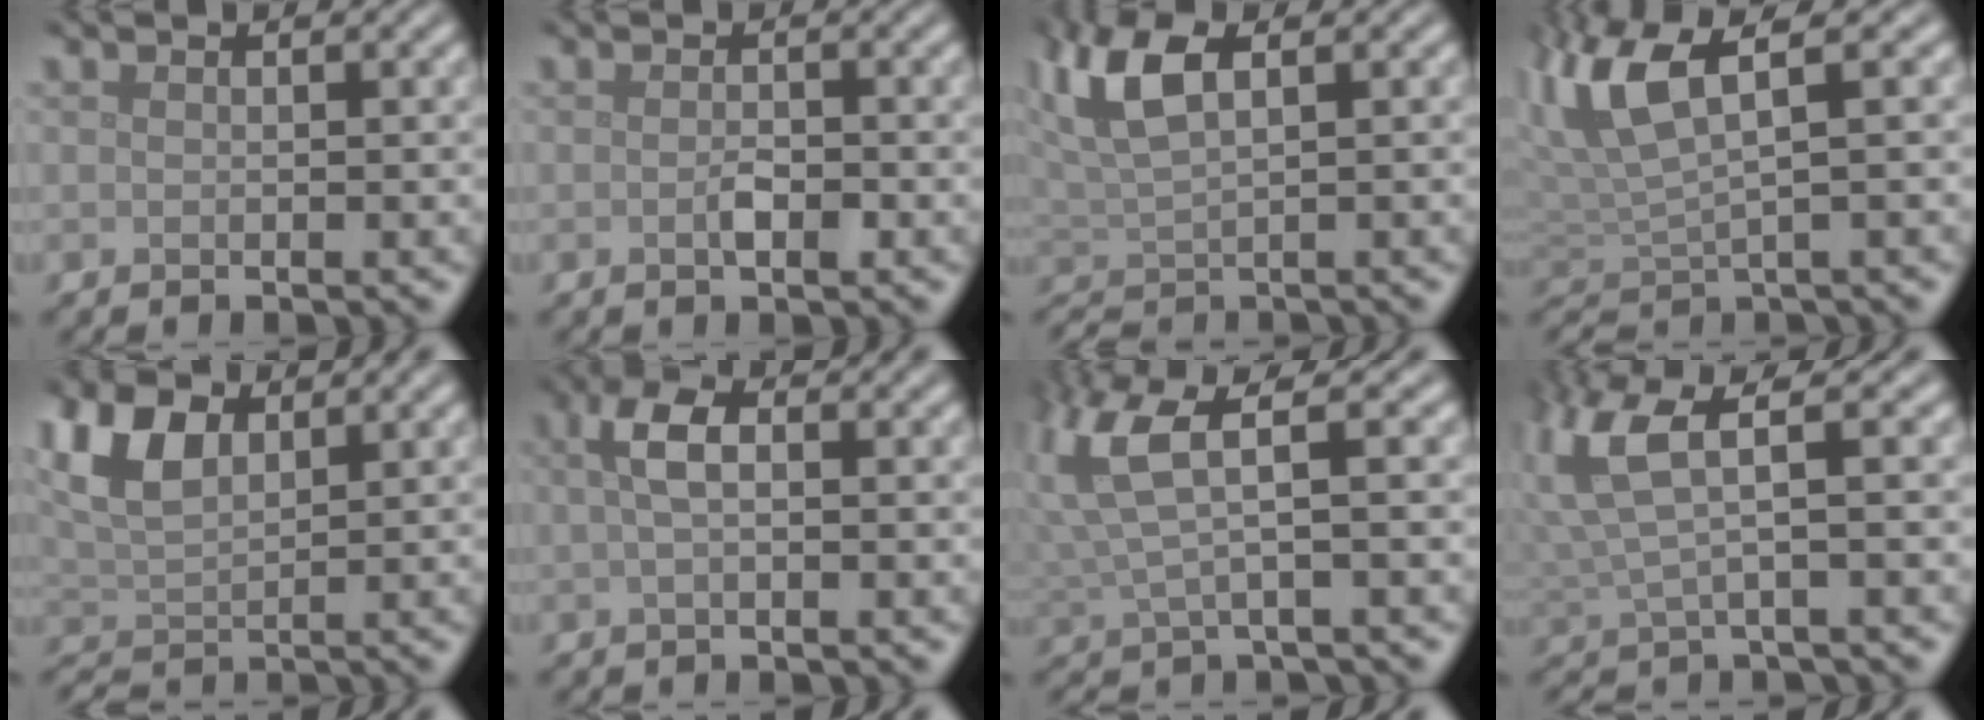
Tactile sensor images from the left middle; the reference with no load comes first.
{"total": 1.4, "force": [-0.5, 0.5, 1.2], "torque": [-0.025, -0.002, -0.009]}
{"total": 5.1, "force": [1.5, 2.1, 4.4], "torque": [-0.094, 0.009, 0.027]}
{"total": 5.9, "force": [2.7, 1.7, 5.0], "torque": [-0.109, 0.013, 0.046]}
{"total": 4.4, "force": [1.9, 2.5, 3.1], "torque": [-0.065, 0.008, 0.035]}
{"total": 2.7, "force": [0.4, 1.1, 2.4], "torque": [-0.050, 0.008, 0.001]}
{"total": 5.2, "force": [2.1, 1.1, 4.6], "torque": [-0.113, 0.006, 0.040]}
{"total": 4.6, "force": [1.8, 0.9, 4.2], "torque": [-0.104, 0.003, 0.032]}